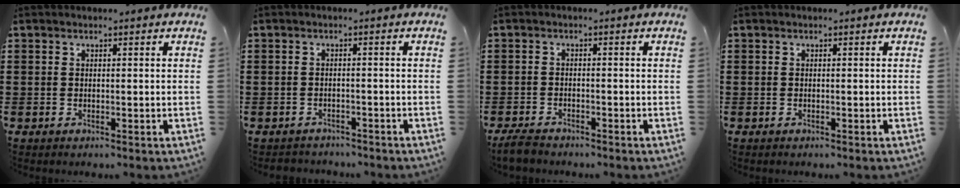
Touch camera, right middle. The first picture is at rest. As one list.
[{"total": 1.6, "force": [-1.6, 0.3, -0.1], "torque": [-0.005, -0.002, -0.035]}, {"total": 3.1, "force": [-3.0, 0.7, 0.7], "torque": [-0.022, 0.002, -0.064]}, {"total": 0.0}]